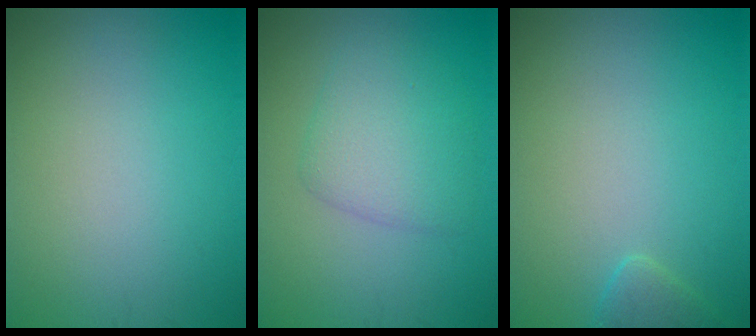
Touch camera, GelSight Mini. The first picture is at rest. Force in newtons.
{"total": 3.8, "press": 3.8, "slide": 0.1}
{"total": 1.4, "press": 1.4, "slide": 0.2}